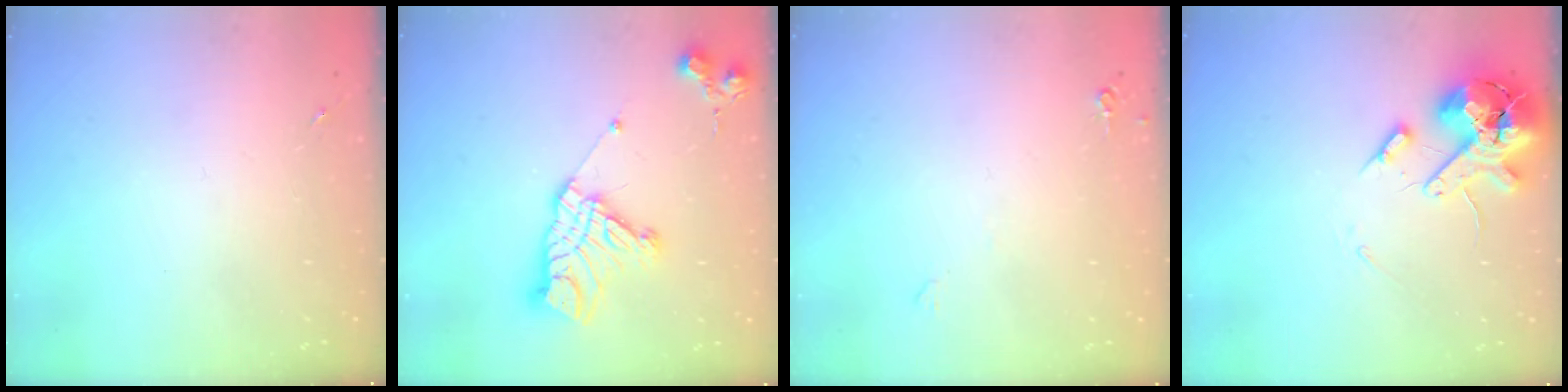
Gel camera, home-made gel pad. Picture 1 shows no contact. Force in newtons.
{"total": 16.2, "press": 16.1, "slide": 1.6}
{"total": 4.1, "press": 4.0, "slide": 0.7}
{"total": 14.6, "press": 14.4, "slide": 2.4}